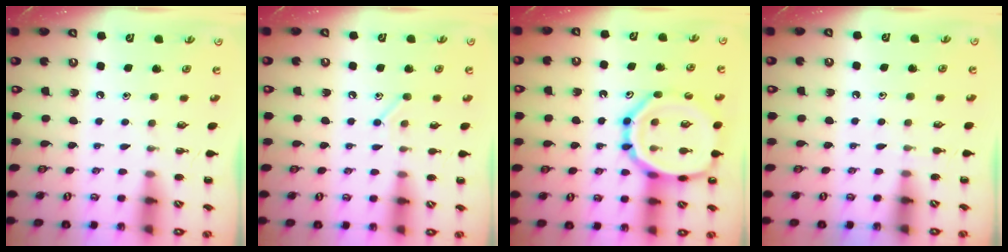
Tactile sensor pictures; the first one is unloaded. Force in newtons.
{"total": 6.9, "press": 6.8, "slide": 1.4}
{"total": 18.9, "press": 18.8, "slide": 2.1}
{"total": 4.6, "press": 4.4, "slide": 1.5}